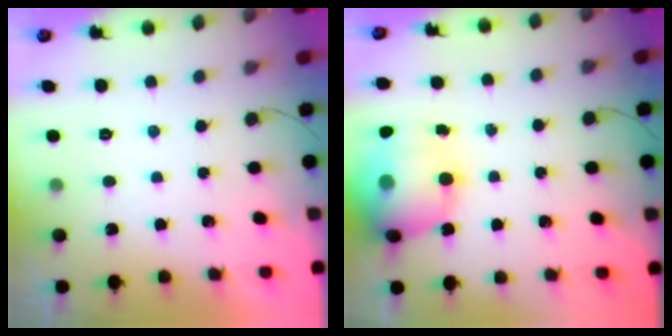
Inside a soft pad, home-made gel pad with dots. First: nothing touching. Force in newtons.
{"total": 19.6, "press": 19.0, "slide": 4.5}